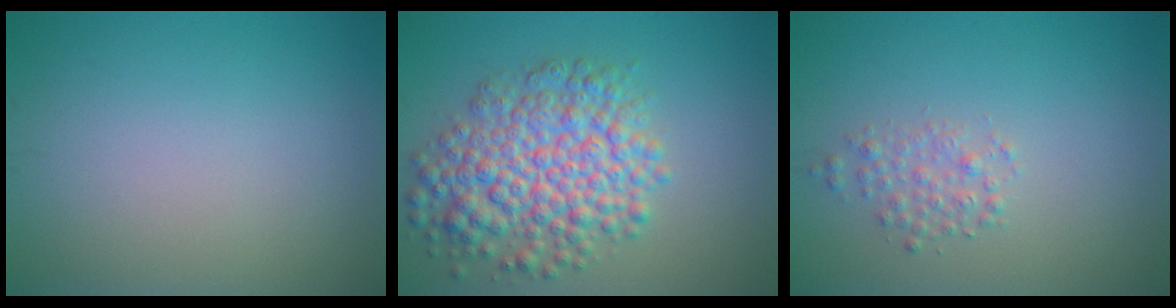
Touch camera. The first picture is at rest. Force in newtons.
{"total": 7.4, "press": 7.4, "slide": 0.2}
{"total": 1.6, "press": 1.6, "slide": 0.0}